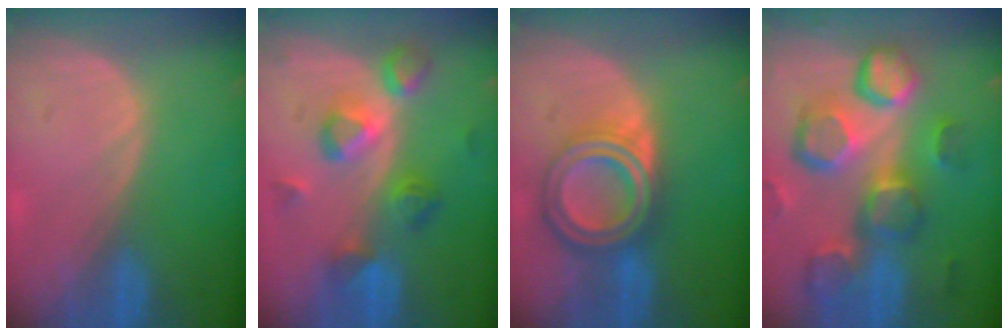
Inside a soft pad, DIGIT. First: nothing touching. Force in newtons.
{"total": 7.5, "press": 7.5, "slide": 0.9}
{"total": 8.1, "press": 8.1, "slide": 0.5}
{"total": 13.1, "press": 11.4, "slide": 6.4}